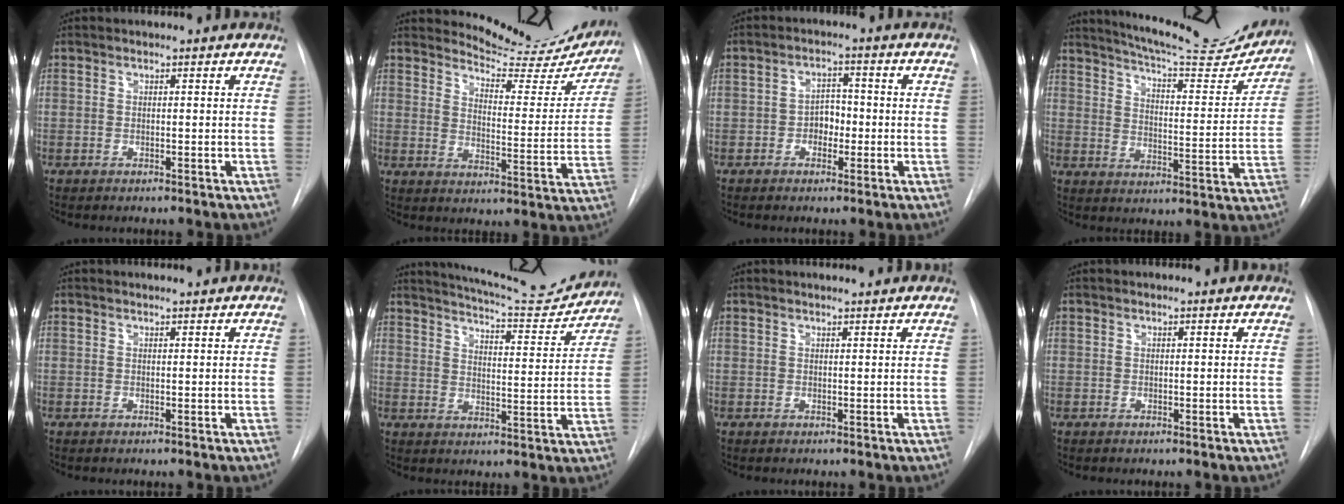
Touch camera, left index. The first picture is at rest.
{"total": 16.1, "force": [15.6, 2.6, 2.7], "torque": [-0.027, -0.071, 0.181]}
{"total": 3.1, "force": [-0.8, 2.2, 2.1], "torque": [-0.026, 0.009, -0.016]}
{"total": 18.6, "force": [17.5, 2.2, 6.0], "torque": [-0.089, -0.048, 0.226]}
{"total": 2.3, "force": [2.3, 0.0, 0.6], "torque": [-0.008, 0.010, 0.029]}
{"total": 14.6, "force": [14.2, 0.8, 3.3], "torque": [-0.053, -0.041, 0.183]}
{"total": 3.5, "force": [3.4, 0.1, 0.9], "torque": [-0.015, 0.012, 0.042]}
{"total": 1.8, "force": [1.7, 0.2, 0.5], "torque": [-0.013, 0.014, 0.018]}